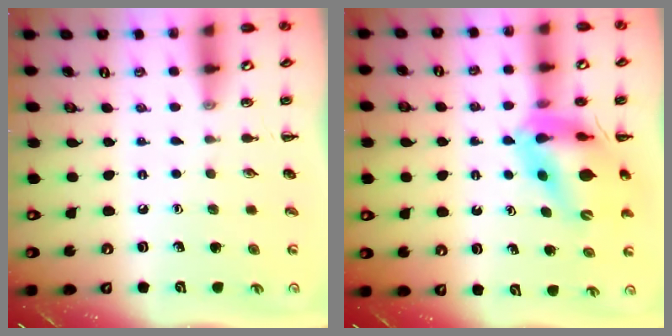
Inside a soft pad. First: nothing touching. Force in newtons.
{"total": 12.6, "press": 12.0, "slide": 3.9}